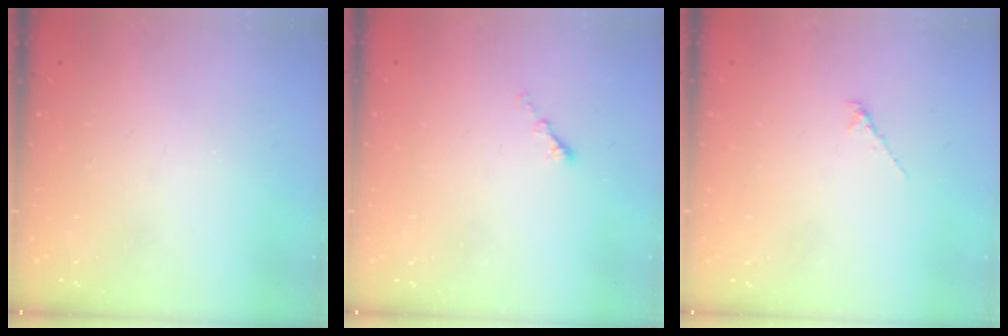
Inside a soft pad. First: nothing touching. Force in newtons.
{"total": 1.1, "press": 1.0, "slide": 0.5}
{"total": 1.2, "press": 1.1, "slide": 0.4}